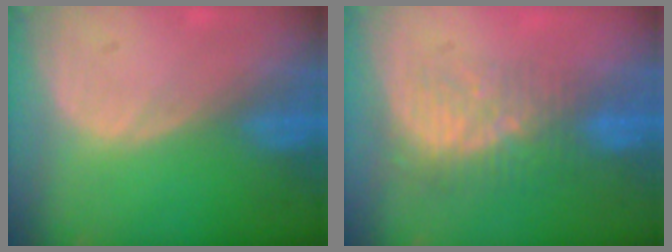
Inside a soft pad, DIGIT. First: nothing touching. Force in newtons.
{"total": 8.6, "press": 7.5, "slide": 4.3}